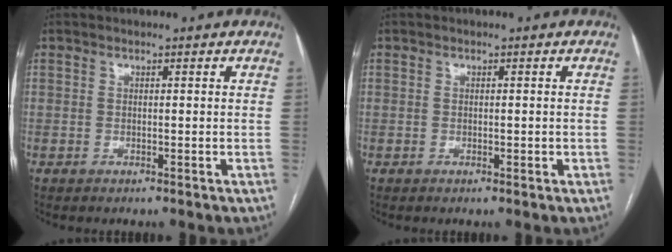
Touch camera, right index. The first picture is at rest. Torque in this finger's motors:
{"motor_torque": [-0.06, 0.56, 0.02, 0.02]}